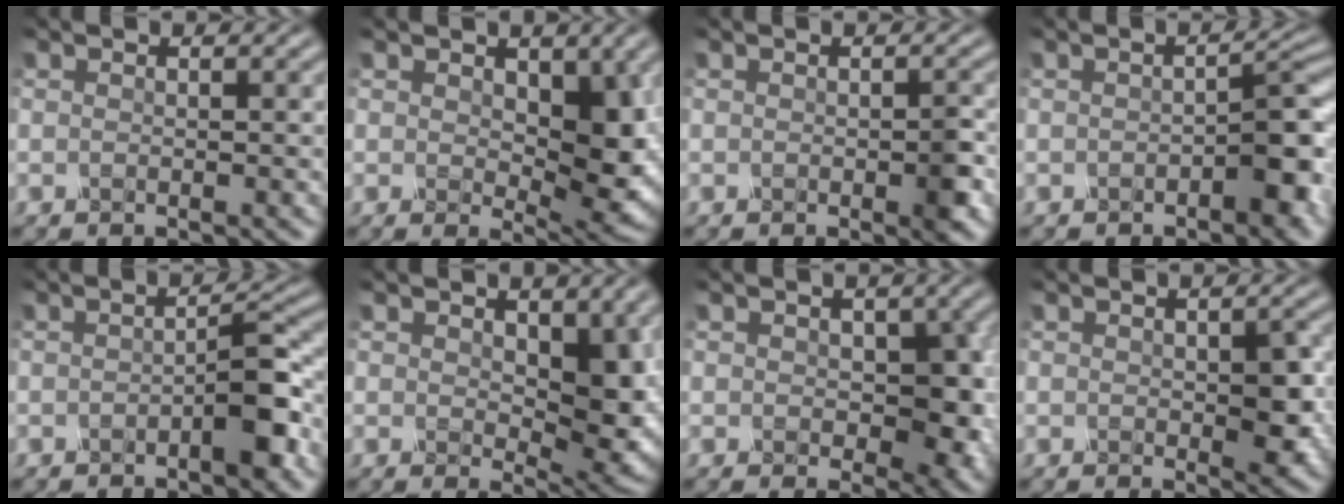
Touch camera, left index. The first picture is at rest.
{"total": 6.6, "force": [0.3, 3.5, 5.6], "torque": [-0.096, -0.012, 0.018]}
{"total": 1.9, "force": [-1.0, 0.2, 1.7], "torque": [-0.045, -0.006, -0.006]}
{"total": 3.4, "force": [-1.7, 0.7, 2.9], "torque": [-0.052, 0.007, -0.020]}
{"total": 3.0, "force": [-1.4, 0.2, 2.7], "torque": [-0.051, 0.006, -0.020]}
{"total": 6.8, "force": [0.5, 3.7, 5.7], "torque": [-0.100, -0.012, 0.021]}
{"total": 5.0, "force": [-0.5, 3.1, 3.9], "torque": [-0.058, -0.004, 0.000]}
{"total": 3.0, "force": [-0.5, 1.2, 2.7], "torque": [-0.055, -0.003, 0.004]}